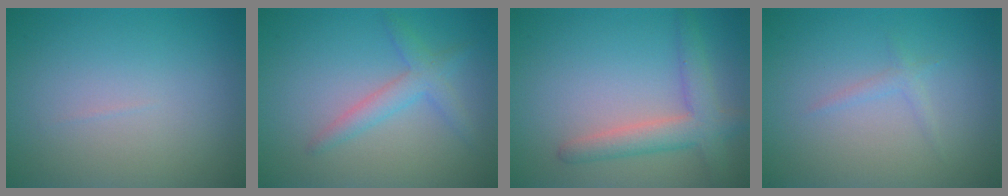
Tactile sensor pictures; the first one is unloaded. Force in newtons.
{"total": 2.5, "press": 2.5, "slide": 0.1}
{"total": 3.8, "press": 3.8, "slide": 0.2}
{"total": 0.9, "press": 0.9, "slide": 0.1}